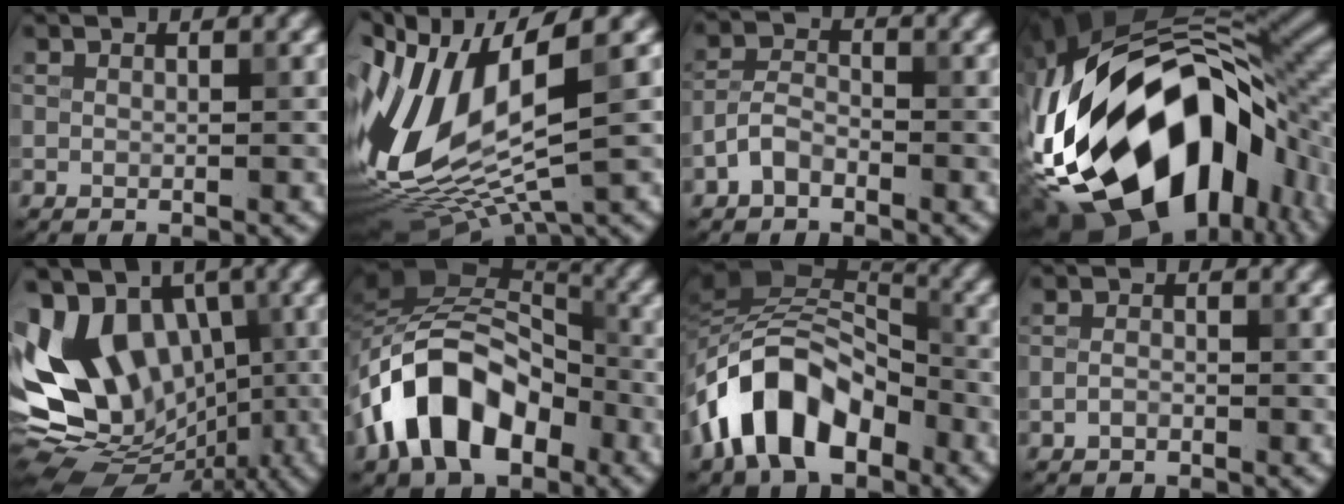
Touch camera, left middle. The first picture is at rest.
{"total": 13.0, "force": [1.8, 5.7, 11.5], "torque": [-0.258, -0.013, 0.042]}
{"total": 2.6, "force": [-1.6, 1.4, 1.4], "torque": [-0.026, 0.010, -0.039]}
{"total": 19.8, "force": [-5.1, 11.3, 15.5], "torque": [-0.280, -0.018, -0.078]}
{"total": 13.8, "force": [0.4, 10.1, 9.5], "torque": [-0.154, 0.020, -0.003]}
{"total": 11.0, "force": [-4.7, 7.0, 7.1], "torque": [-0.124, 0.014, -0.096]}
{"total": 10.0, "force": [-4.8, 5.9, 6.5], "torque": [-0.107, 0.017, -0.101]}
{"total": 1.1, "force": [-0.5, 0.7, 0.7], "torque": [-0.015, 0.001, -0.014]}